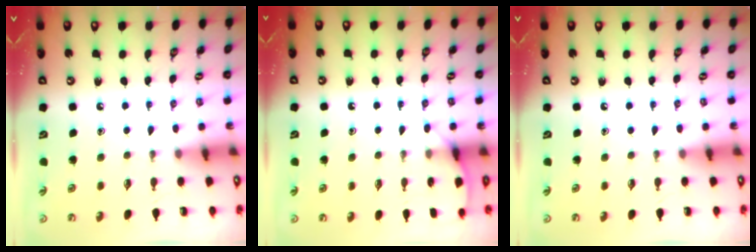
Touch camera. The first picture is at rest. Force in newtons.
{"total": 6.8, "press": 6.8, "slide": 0.7}
{"total": 0.0}